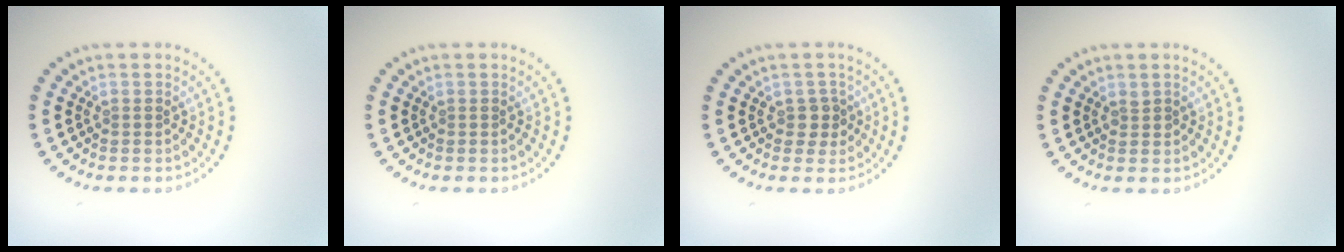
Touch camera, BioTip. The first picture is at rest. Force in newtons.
{"total": 0.0}
{"total": 1.6, "press": 1.4, "slide": 0.7}
{"total": 0.5, "press": 0.5, "slide": 0.1}